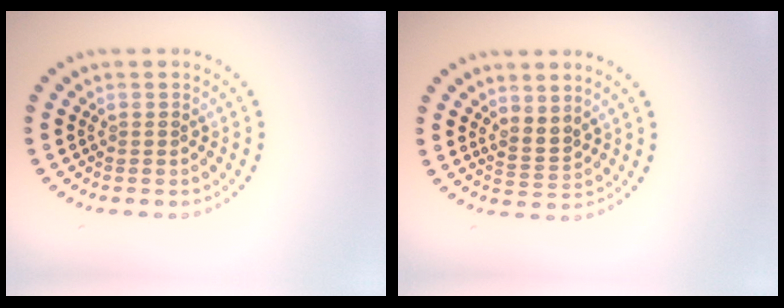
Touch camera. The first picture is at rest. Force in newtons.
{"total": 2.0, "press": 1.4, "slide": 1.4}